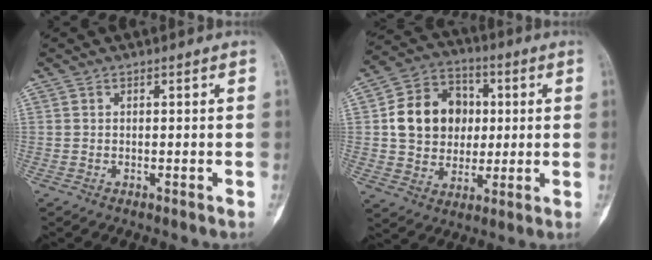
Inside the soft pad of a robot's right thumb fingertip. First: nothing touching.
{"total": 15.0, "force": [1.8, 12.5, 8.1], "torque": [-0.104, 0.014, 0.033]}